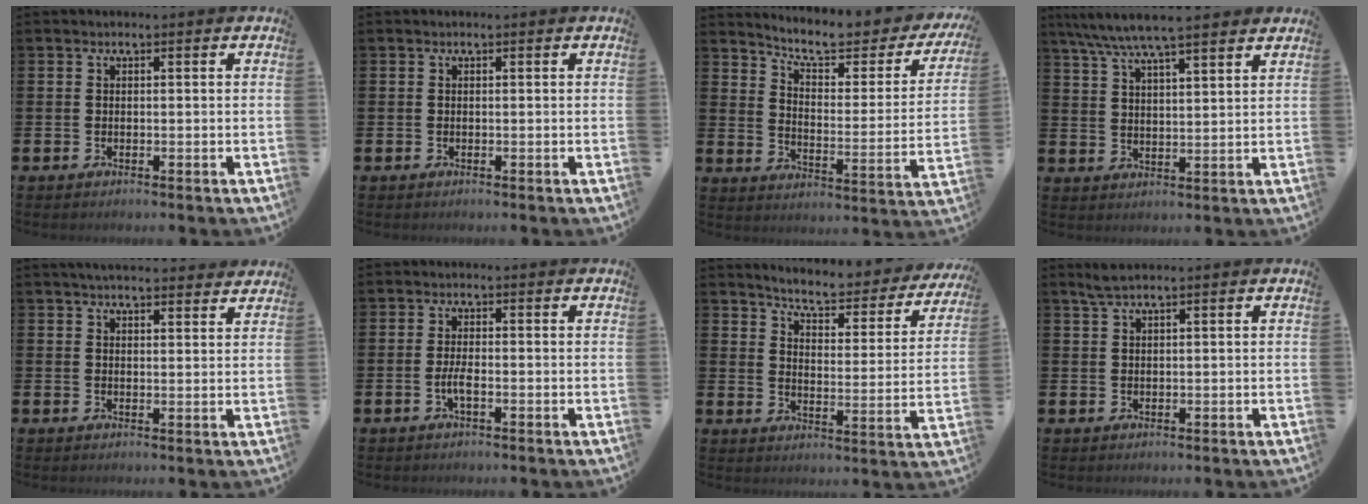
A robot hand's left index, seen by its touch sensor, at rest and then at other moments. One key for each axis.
{"total": 0.0}
{"total": 7.1, "fx": 6.0, "fy": 1.8, "fz": 3.3, "tx": -0.078, "ty": -0.044, "tz": 0.095}
{"total": 7.3, "fx": 6.7, "fy": 0.6, "fz": 2.7, "tx": -0.076, "ty": -0.024, "tz": 0.121}
{"total": 3.8, "fx": 3.7, "fy": 0.6, "fz": 0.8, "tx": -0.011, "ty": -0.016, "tz": 0.065}
{"total": 2.2, "fx": -0.7, "fy": 0.6, "fz": 2.0, "tx": -0.040, "ty": 0.004, "tz": -0.012}
{"total": 5.6, "fx": 5.4, "fy": 0.7, "fz": 1.5, "tx": -0.050, "ty": -0.048, "tz": 0.084}
{"total": 2.1, "fx": 1.7, "fy": 0.2, "fz": 1.3, "tx": -0.029, "ty": 0.005, "tz": 0.030}